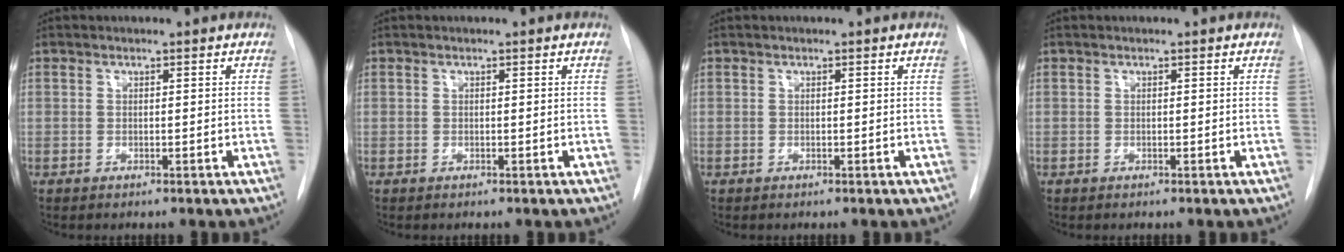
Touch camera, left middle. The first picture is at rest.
{"total": 0.0}
{"total": 0.0}
{"total": 0.0}